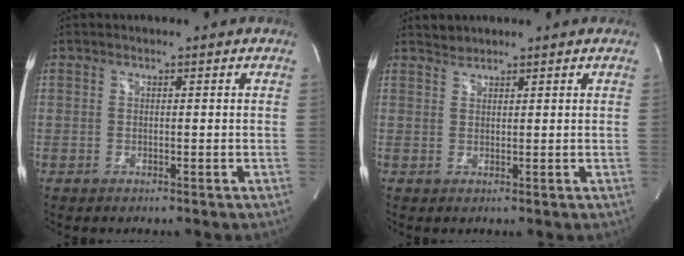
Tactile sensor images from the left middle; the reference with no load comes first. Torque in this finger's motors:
{"motor_torque": [0.11, 0.01, -0.01, -0.01]}